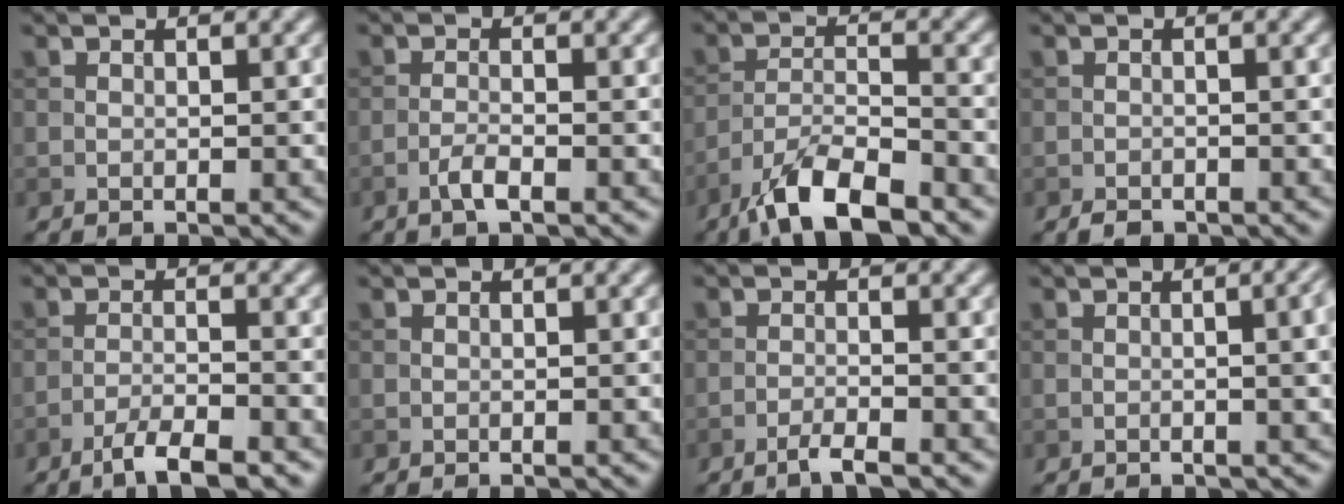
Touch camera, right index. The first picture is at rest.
{"total": 1.8, "force": [-1.0, 0.3, 1.4], "torque": [-0.028, 0.004, -0.023]}
{"total": 7.2, "force": [-5.3, 2.0, 4.6], "torque": [-0.078, -0.001, -0.100]}
{"total": 1.1, "force": [-0.9, 0.5, 0.3], "torque": [-0.003, -0.003, -0.017]}
{"total": 3.6, "force": [-2.7, 0.5, 2.4], "torque": [-0.042, 0.004, -0.056]}
{"total": 0.0}
{"total": 2.1, "force": [-1.4, 0.3, 1.5], "torque": [-0.023, 0.004, -0.033]}
{"total": 5.4, "force": [0.0, 2.3, 4.9], "torque": [-0.031, 0.012, -0.002]}